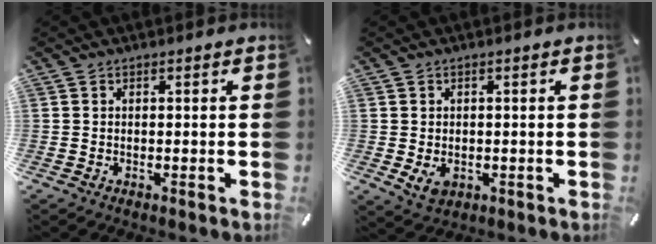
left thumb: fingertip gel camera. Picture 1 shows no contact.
{"total": 3.7, "force": [-0.8, 3.0, 2.0], "torque": [-0.022, -0.003, -0.014]}